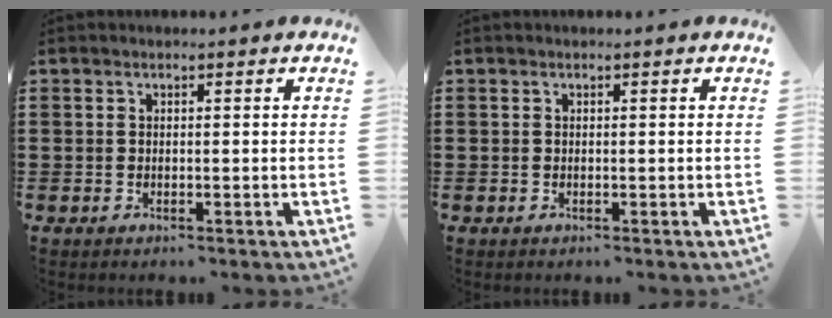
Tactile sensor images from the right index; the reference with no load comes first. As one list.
[{"total": 0.0}]